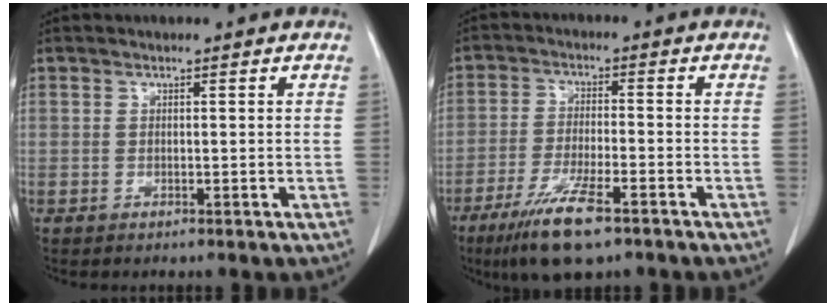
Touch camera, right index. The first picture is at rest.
{"total": 9.8, "force": [-6.2, 1.5, 7.4], "torque": [-0.145, -0.024, -0.105]}